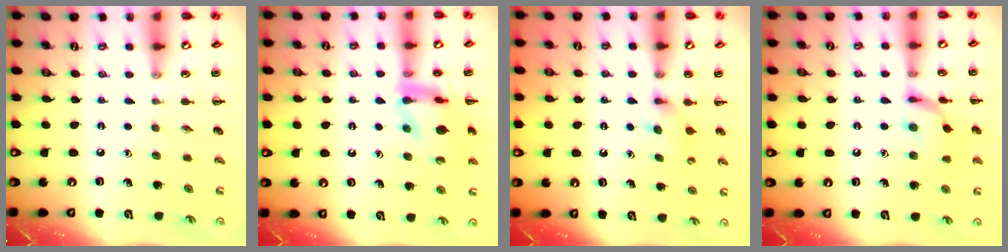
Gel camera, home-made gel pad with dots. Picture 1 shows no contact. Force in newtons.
{"total": 14.2, "press": 14.0, "slide": 1.8}
{"total": 4.5, "press": 4.2, "slide": 1.5}
{"total": 12.8, "press": 12.7, "slide": 1.2}